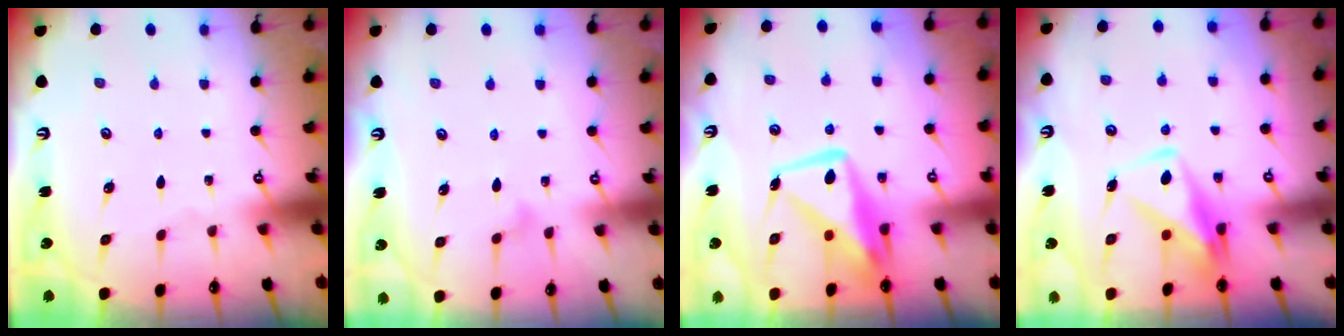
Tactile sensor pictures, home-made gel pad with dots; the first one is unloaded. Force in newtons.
{"total": 7.3, "press": 7.2, "slide": 0.7}
{"total": 12.4, "press": 12.4, "slide": 1.1}
{"total": 10.0, "press": 10.0, "slide": 1.2}